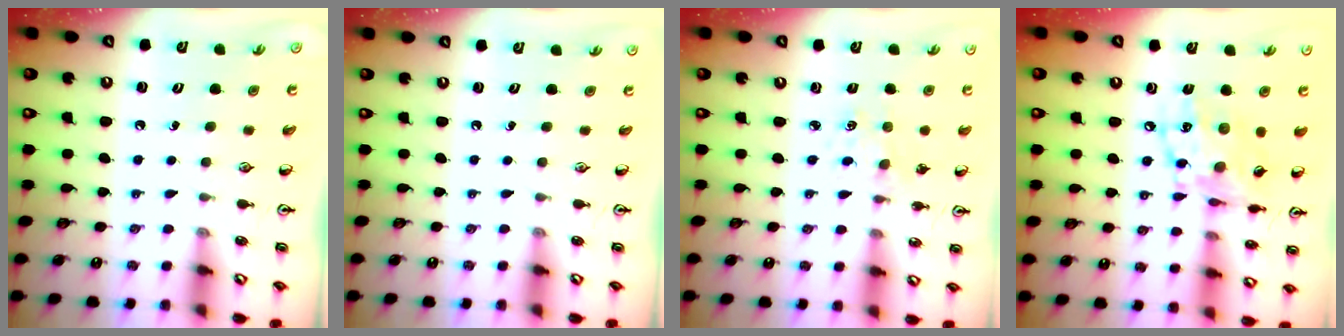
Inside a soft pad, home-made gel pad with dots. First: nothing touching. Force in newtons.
{"total": 0.0}
{"total": 2.2, "press": 2.2, "slide": 0.2}
{"total": 14.8, "press": 14.8, "slide": 0.9}